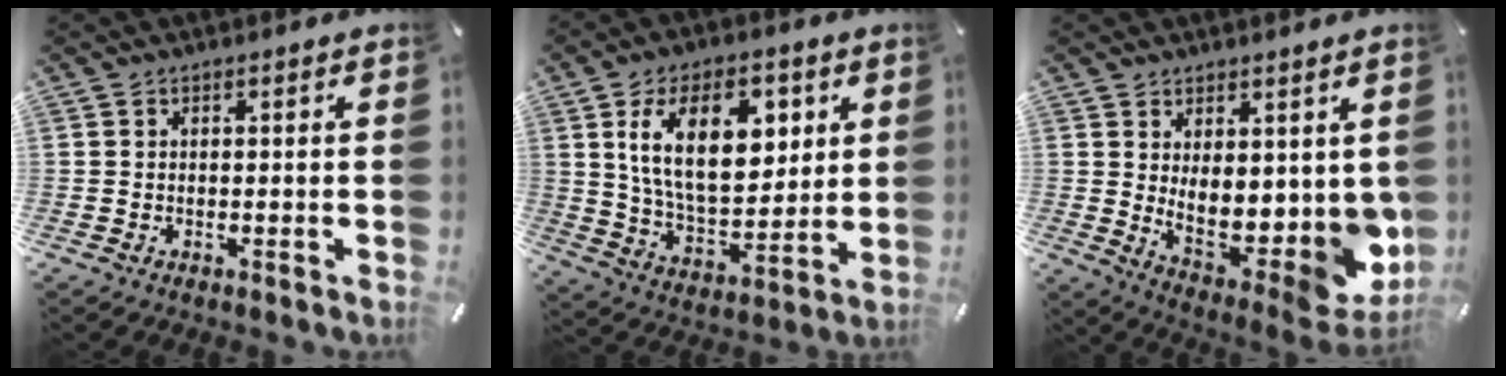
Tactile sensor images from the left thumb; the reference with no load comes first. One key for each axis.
{"total": 18.2, "fx": 6.7, "fy": 10.2, "fz": 13.4, "tx": -0.235, "ty": -0.007, "tz": 0.111}
{"total": 10.3, "fx": 1.7, "fy": 5.8, "fz": 8.4, "tx": -0.080, "ty": -0.053, "tz": 0.047}